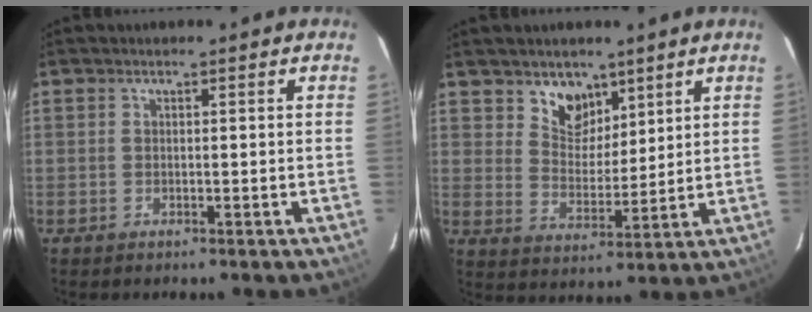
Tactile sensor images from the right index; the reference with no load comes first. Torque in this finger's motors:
{"motor_torque": [-0.02, 0.02, 0.05, 0.02]}